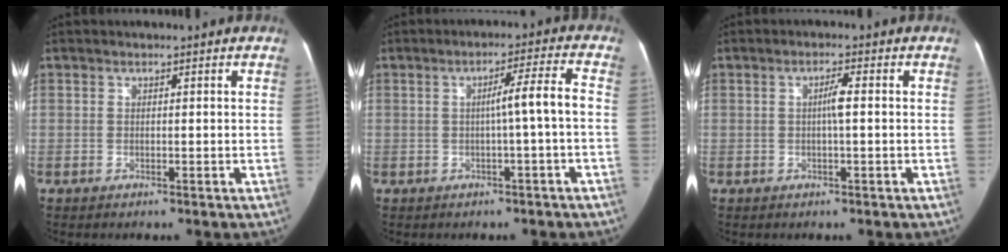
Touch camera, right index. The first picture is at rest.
{"total": 5.2, "force": [-0.7, -0.6, 5.1], "torque": [-0.077, 0.015, -0.010]}
{"total": 2.4, "force": [0.0, 0.2, 2.4], "torque": [-0.044, 0.006, 0.001]}